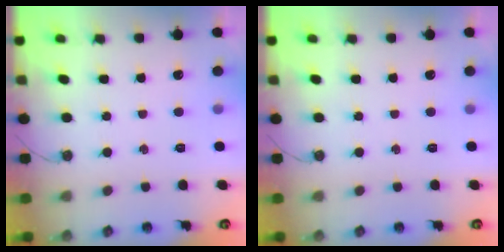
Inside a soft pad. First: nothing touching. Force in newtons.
{"total": 0.0}